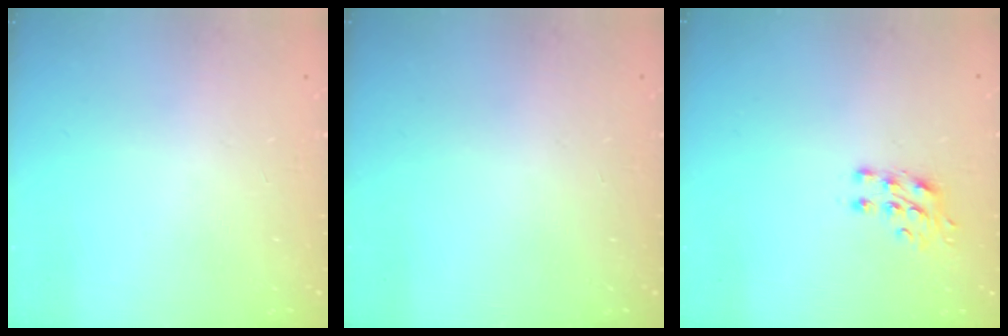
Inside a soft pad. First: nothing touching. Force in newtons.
{"total": 0.0}
{"total": 7.1, "press": 7.1, "slide": 0.8}